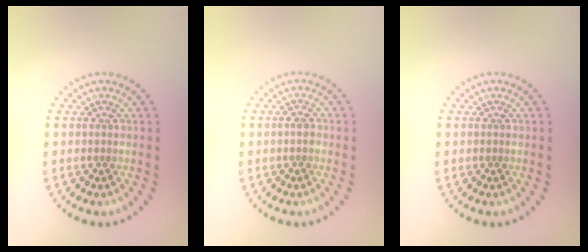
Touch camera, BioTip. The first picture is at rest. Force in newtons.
{"total": 1.0, "press": 0.9, "slide": 0.4}
{"total": 0.0}